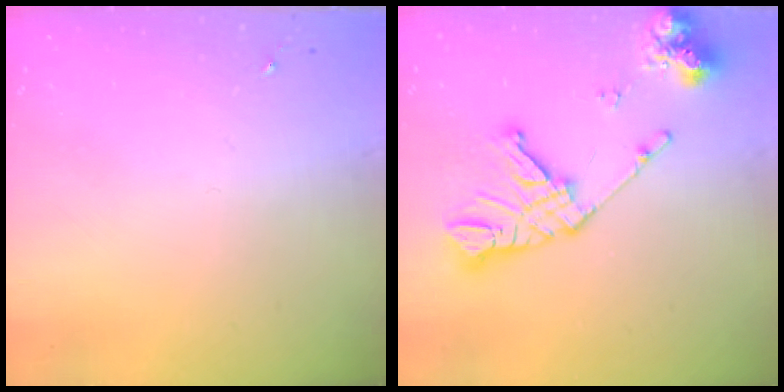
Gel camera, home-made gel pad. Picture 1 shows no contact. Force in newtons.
{"total": 16.6, "press": 16.5, "slide": 2.0}